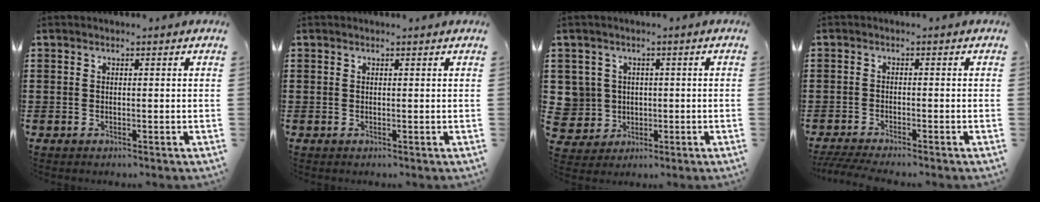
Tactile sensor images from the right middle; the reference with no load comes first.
{"total": 0.0}
{"total": 5.1, "force": [0.2, 5.0, 0.6], "torque": [-0.044, 0.010, 0.004]}
{"total": 2.5, "force": [-2.4, -0.1, 0.8], "torque": [-0.030, -0.009, -0.052]}